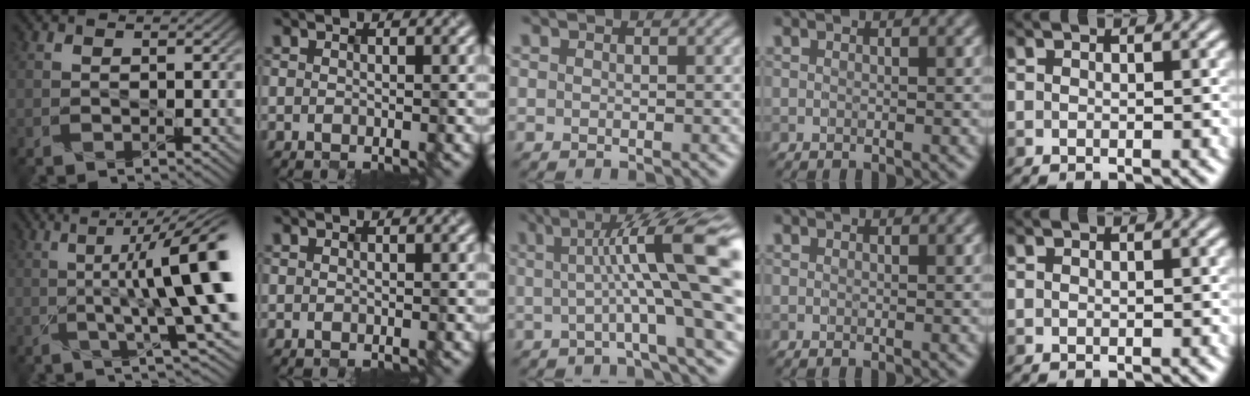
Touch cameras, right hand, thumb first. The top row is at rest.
{"thumb": {"total": 12.3, "force": [0.6, 2.3, 12.1], "torque": [-0.172, 0.010, 0.014]}, "middle": {"total": 13.3, "force": [1.7, 2.5, 12.9], "torque": [-0.153, 0.008, 0.025]}}